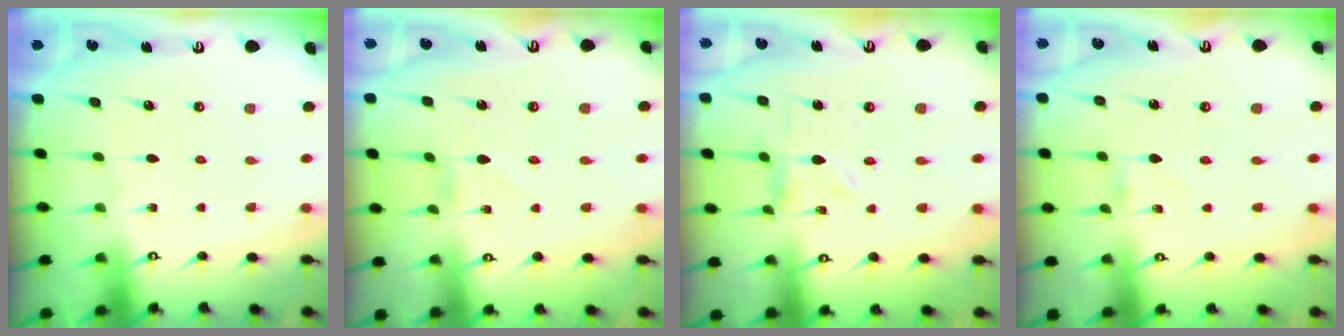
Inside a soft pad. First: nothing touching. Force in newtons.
{"total": 1.3, "press": 1.2, "slide": 0.1}
{"total": 0.7, "press": 0.6, "slide": 0.3}
{"total": 0.0}